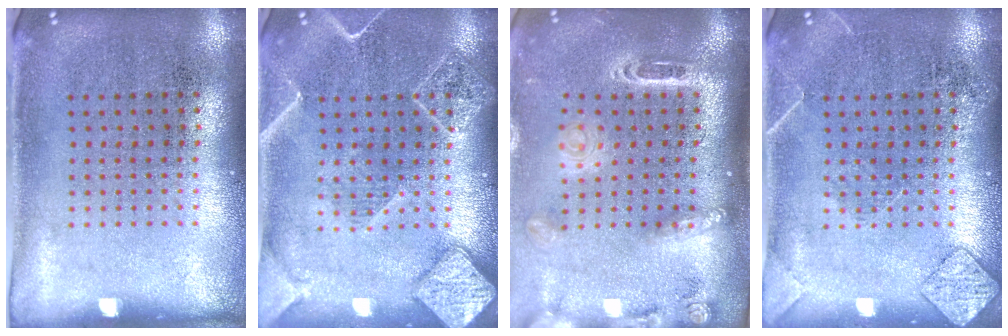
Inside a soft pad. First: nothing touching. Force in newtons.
{"total": 3.5, "press": 3.4, "slide": 0.4}
{"total": 2.5, "press": 1.8, "slide": 1.8}
{"total": 1.8, "press": 1.8, "slide": 0.1}